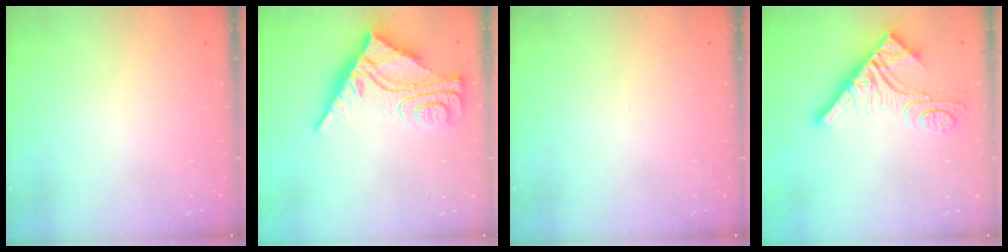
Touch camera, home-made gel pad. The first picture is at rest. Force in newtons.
{"total": 12.3, "press": 12.2, "slide": 1.2}
{"total": 0.0}
{"total": 13.9, "press": 13.8, "slide": 1.1}